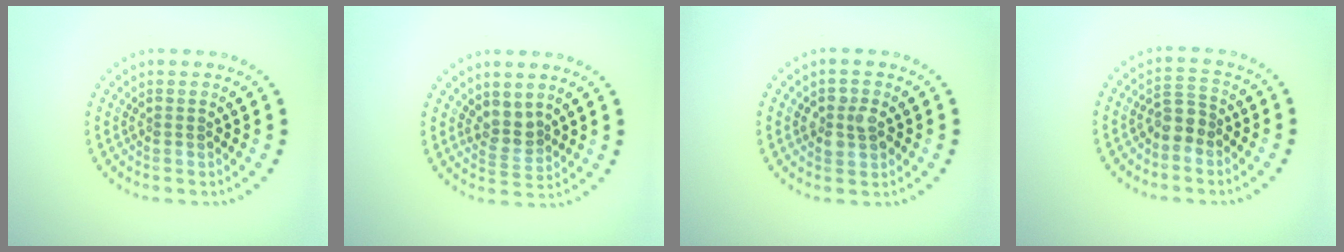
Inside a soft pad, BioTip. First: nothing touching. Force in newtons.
{"total": 2.2, "press": 1.7, "slide": 1.4}
{"total": 2.3, "press": 2.2, "slide": 0.3}
{"total": 2.3, "press": 2.1, "slide": 1.1}